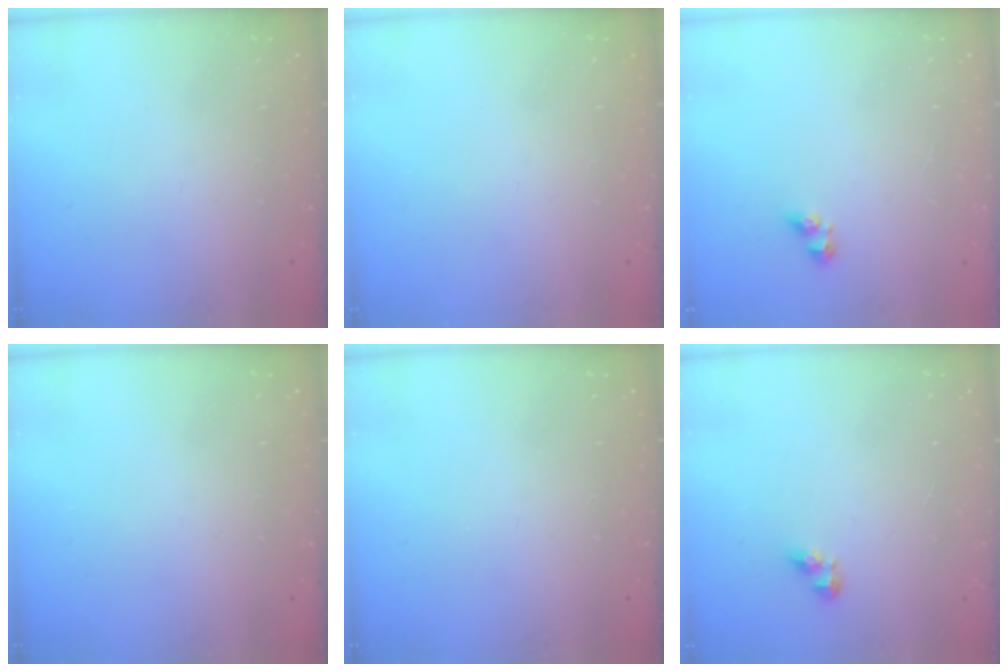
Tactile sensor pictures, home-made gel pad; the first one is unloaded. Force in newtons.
{"total": 0.0}
{"total": 3.3, "press": 3.1, "slide": 1.2}
{"total": 0.0}
{"total": 0.0}
{"total": 5.0, "press": 5.0, "slide": 0.6}